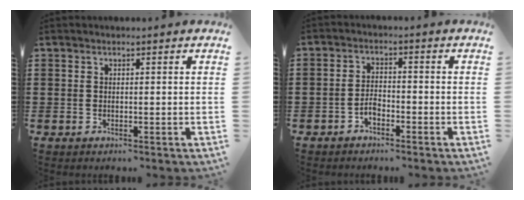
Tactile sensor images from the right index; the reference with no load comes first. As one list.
[{"total": 2.3, "force": [-1.6, 1.2, 1.0], "torque": [-0.025, 0.003, -0.033]}]